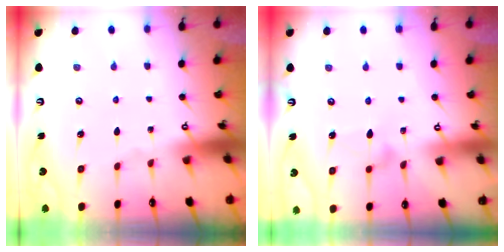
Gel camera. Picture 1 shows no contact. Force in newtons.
{"total": 8.6, "press": 8.6, "slide": 0.4}